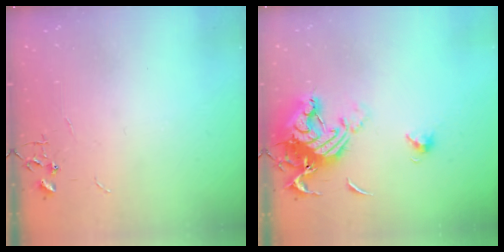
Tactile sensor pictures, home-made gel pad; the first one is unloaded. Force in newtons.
{"total": 15.2, "press": 15.1, "slide": 1.4}